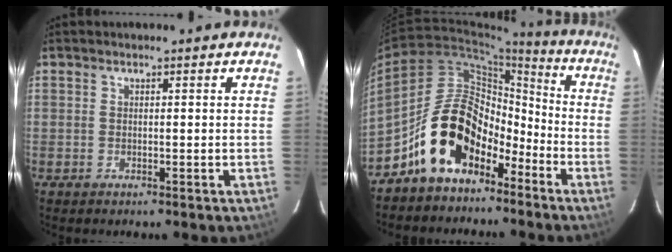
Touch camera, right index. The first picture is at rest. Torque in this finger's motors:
{"motor_torque": [1.11, -0.19, 1.05, 0.20]}